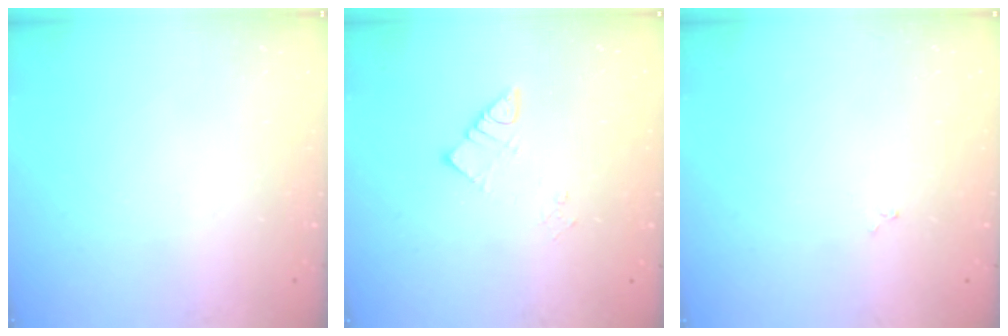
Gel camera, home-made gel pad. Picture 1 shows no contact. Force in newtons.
{"total": 5.1, "press": 5.1, "slide": 0.4}
{"total": 1.9, "press": 1.9, "slide": 0.3}